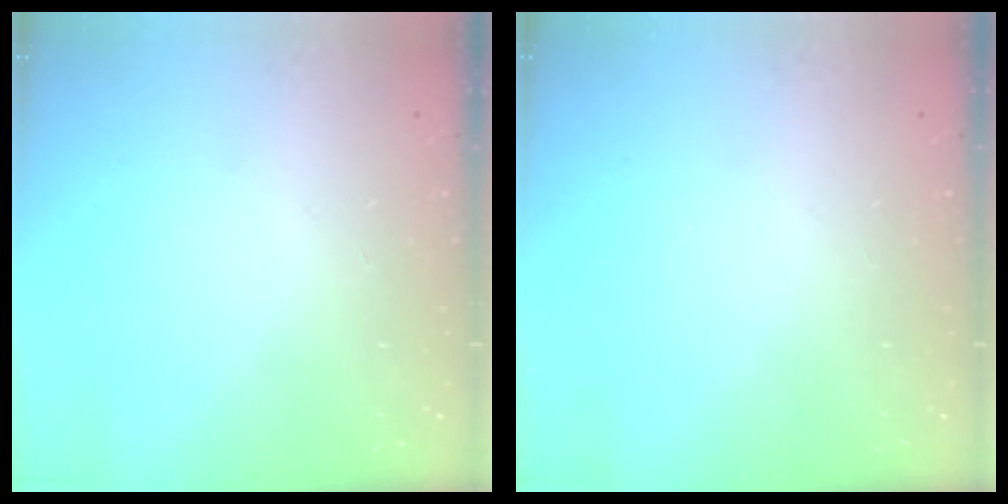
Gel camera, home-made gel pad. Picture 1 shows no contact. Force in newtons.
{"total": 0.0}